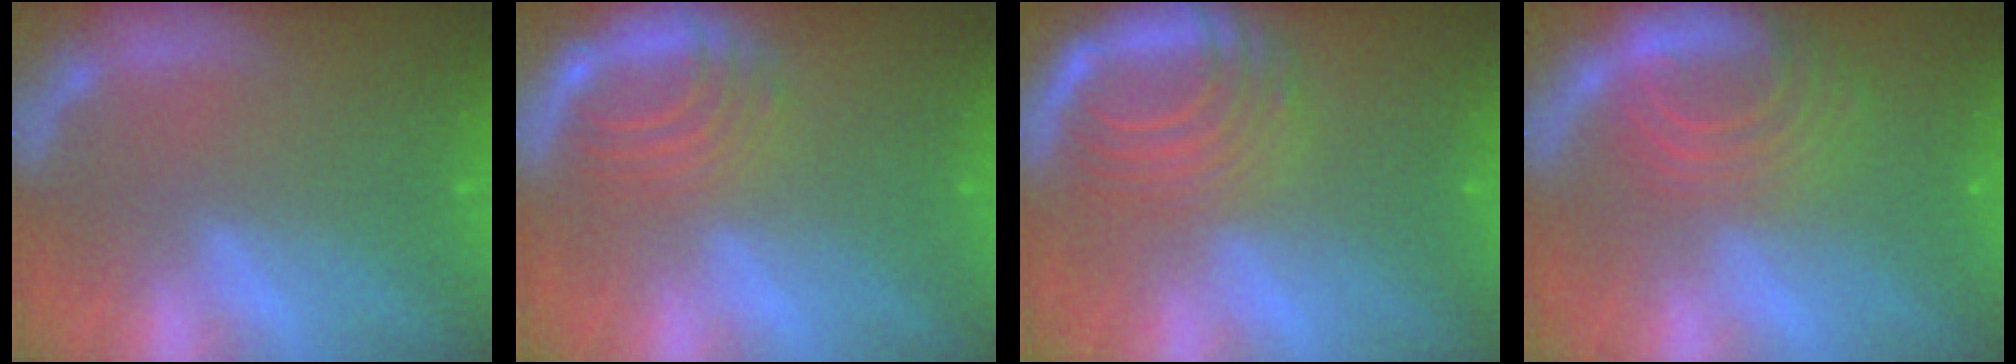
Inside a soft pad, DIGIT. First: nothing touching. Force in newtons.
{"total": 5.5}
{"total": 9.0}
{"total": 7.5}